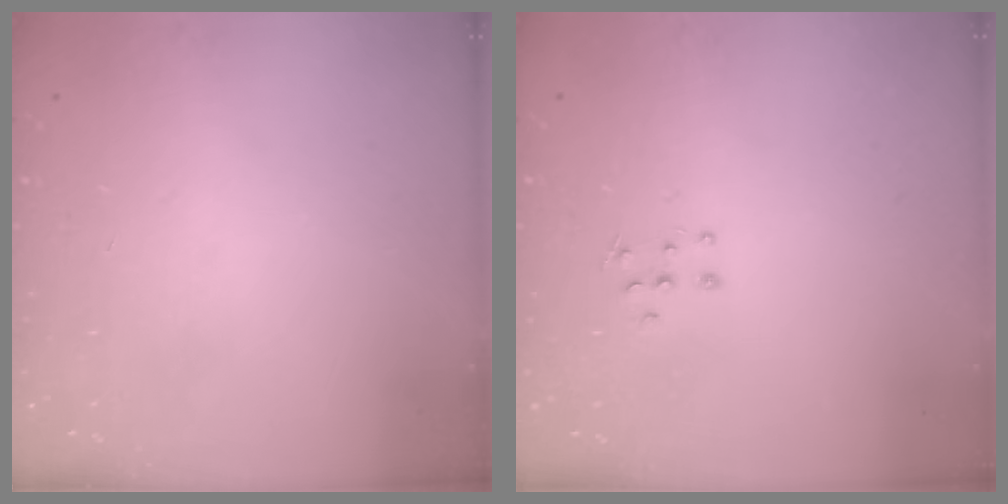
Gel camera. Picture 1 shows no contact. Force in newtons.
{"total": 5.0, "press": 4.9, "slide": 0.5}